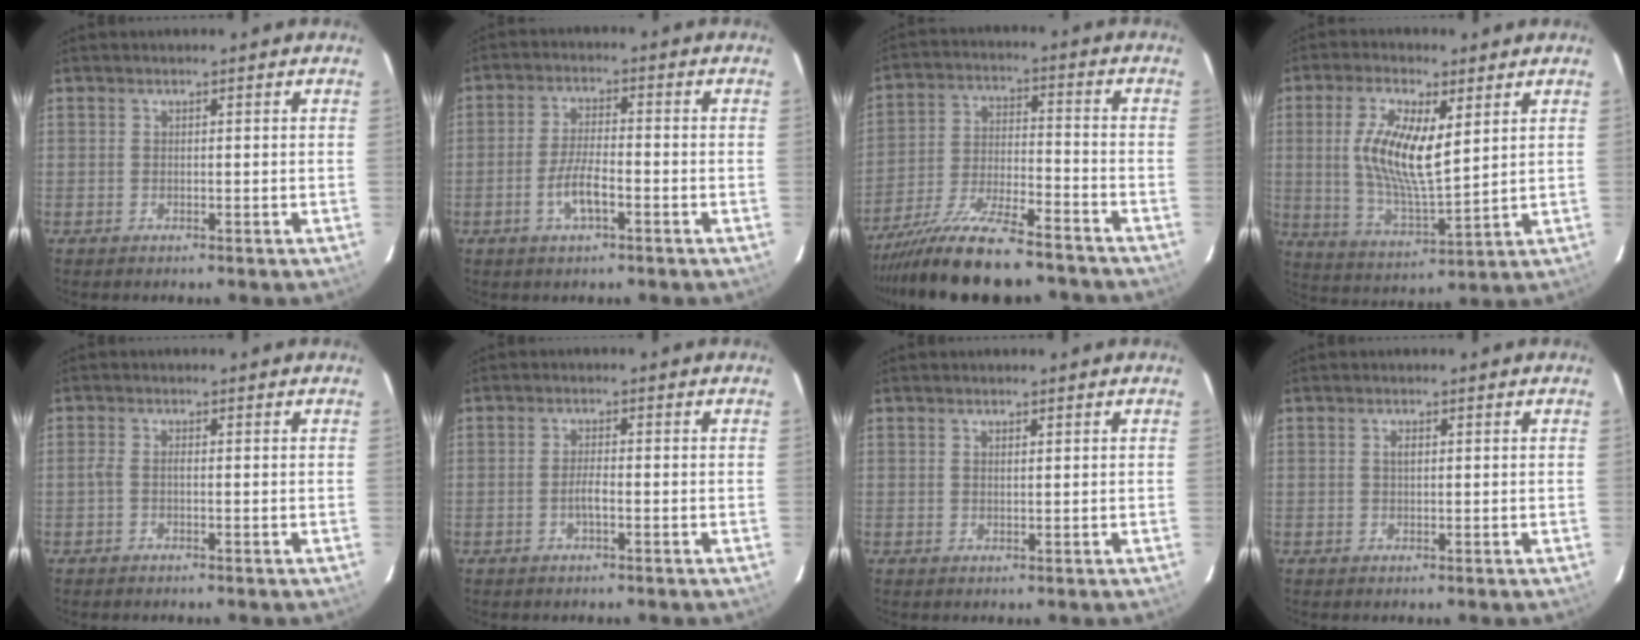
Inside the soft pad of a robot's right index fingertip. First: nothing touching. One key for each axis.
{"total": 5.8, "fx": -2.6, "fy": 1.7, "fz": 4.9, "tx": -0.103, "ty": -0.002, "tz": -0.048}
{"total": 18.8, "fx": -15.9, "fy": 4.5, "fz": 9.0, "tx": -0.175, "ty": -0.030, "tz": -0.251}
{"total": 13.2, "fx": 3.4, "fy": 4.4, "fz": 12.0, "tx": -0.234, "ty": -0.001, "tz": 0.069}
{"total": 1.3, "fx": -0.6, "fy": 0.3, "fz": 1.2, "tx": -0.025, "ty": 0.002, "tz": -0.013}
{"total": 1.6, "fx": -0.7, "fy": 0.3, "fz": 1.4, "tx": -0.028, "ty": 0.000, "tz": -0.014}
{"total": 0.8, "fx": 0.5, "fy": 0.3, "fz": 0.5, "tx": -0.011, "ty": 0.001, "tz": 0.010}
{"total": 1.2, "fx": 0.3, "fy": 0.6, "fz": 0.9, "tx": -0.016, "ty": 0.003, "tz": 0.004}